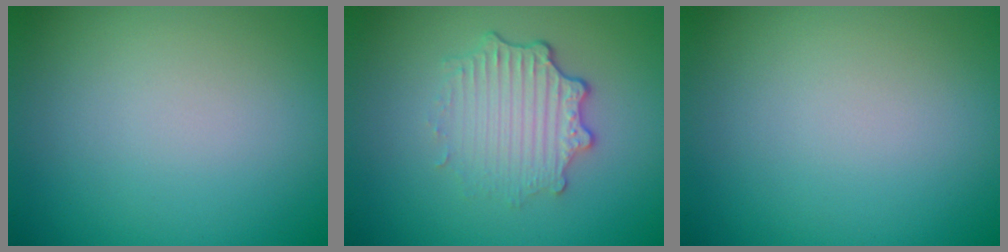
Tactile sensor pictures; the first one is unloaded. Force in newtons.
{"total": 3.5, "press": 2.8, "slide": 2.2}
{"total": 0.0}